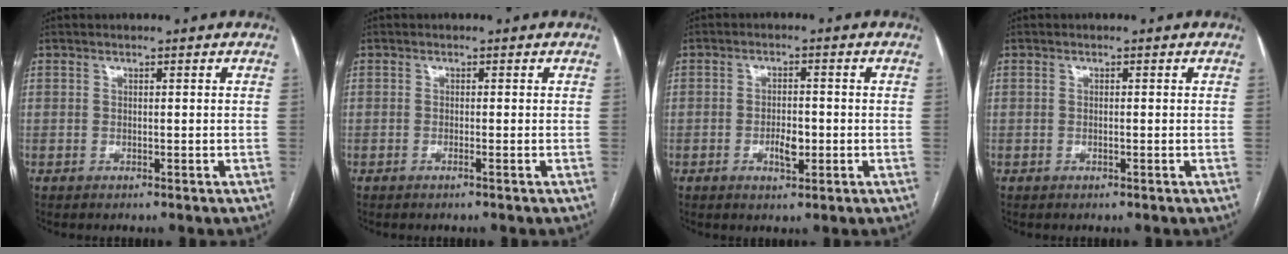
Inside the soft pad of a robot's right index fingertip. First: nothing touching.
{"total": 0.6, "force": [-0.4, -0.2, 0.5], "torque": [-0.009, 0.001, -0.007]}
{"total": 3.8, "force": [-1.1, 1.5, 3.3], "torque": [-0.059, 0.002, -0.016]}
{"total": 0.6, "force": [-0.1, 0.1, 0.6], "torque": [-0.016, 0.003, 0.000]}